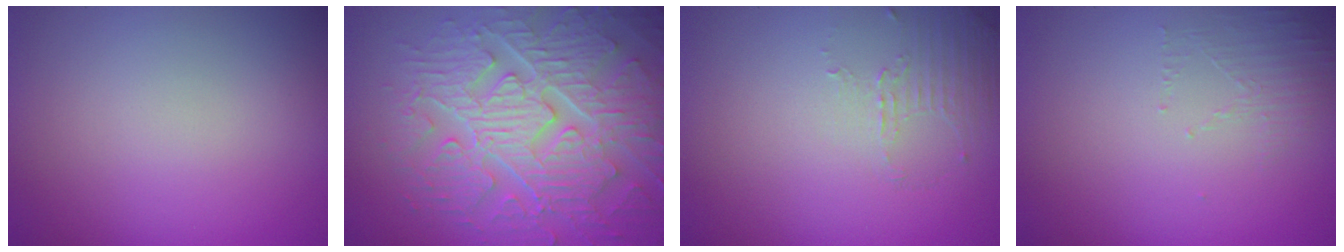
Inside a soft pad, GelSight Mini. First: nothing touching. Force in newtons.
{"total": 9.2, "press": 6.8, "slide": 6.2}
{"total": 1.2, "press": 0.4, "slide": 1.1}
{"total": 1.4, "press": 0.4, "slide": 1.4}